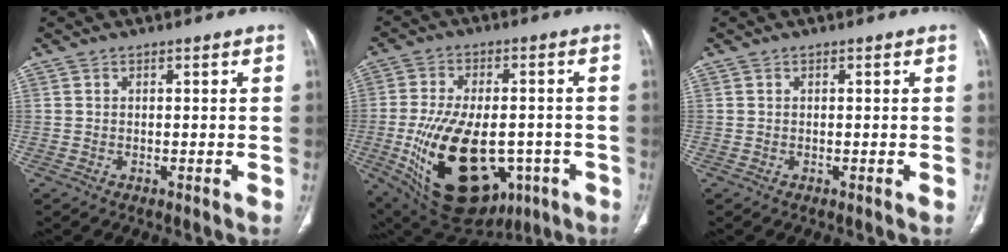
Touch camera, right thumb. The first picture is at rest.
{"total": 24.7, "force": [-6.7, 14.2, 19.1], "torque": [-0.357, -0.008, -0.076]}
{"total": 0.0}